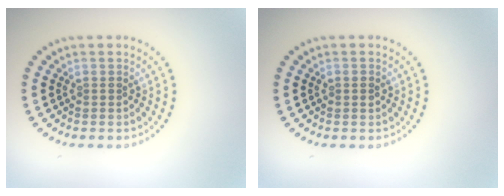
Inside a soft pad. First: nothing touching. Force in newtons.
{"total": 0.9, "press": 0.9, "slide": 0.1}